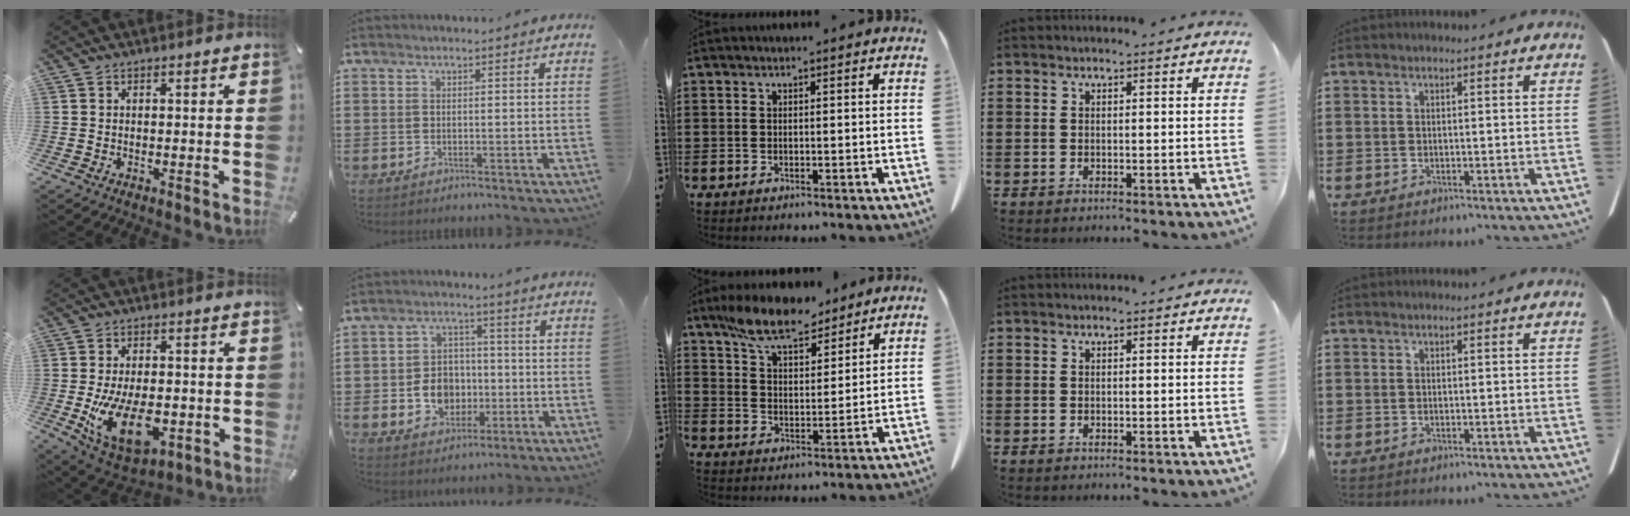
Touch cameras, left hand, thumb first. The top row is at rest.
{"thumb": {"total": 16.4, "force": [-3.5, 9.8, 12.6], "torque": [-0.218, -0.010, -0.052]}, "index": {"total": 6.8, "force": [-1.4, 5.6, 3.5], "torque": [-0.075, 0.010, -0.026]}, "middle": {"total": 9.4, "force": [8.0, 2.3, 4.4], "torque": [-0.110, -0.018, 0.151]}}